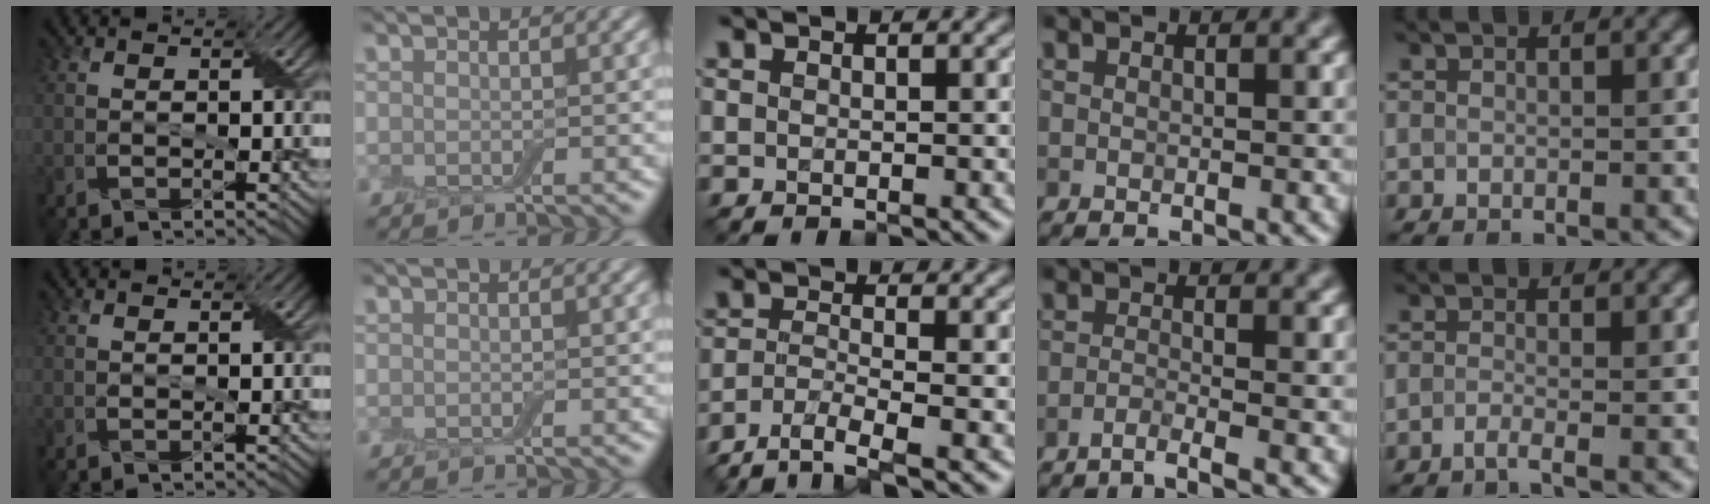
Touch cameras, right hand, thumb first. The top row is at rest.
{"middle": {"total": 3.9, "force": [-3.0, 0.7, 2.4], "torque": [-0.044, -0.007, -0.065]}, "ring": {"total": 2.0, "force": [-1.4, 0.1, 1.4], "torque": [-0.016, 0.002, -0.043]}, "little": {"total": 1.5, "force": [-1.5, -0.3, 0.2], "torque": [-0.002, -0.005, -0.029]}}